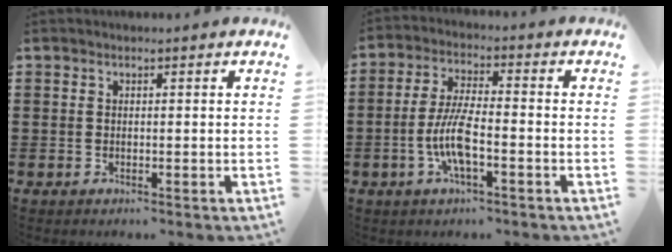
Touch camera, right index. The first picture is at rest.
{"total": 7.3, "force": [-2.2, 2.0, 6.7], "torque": [-0.154, -0.011, -0.049]}